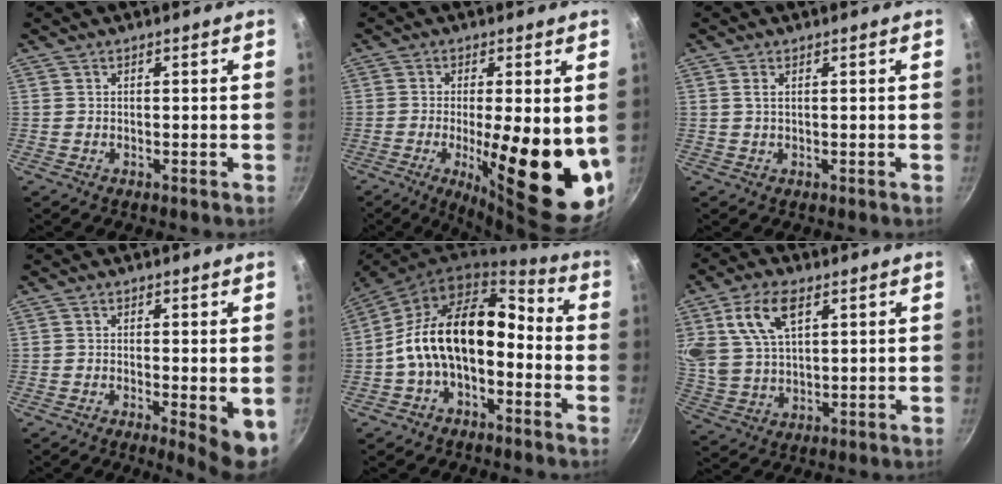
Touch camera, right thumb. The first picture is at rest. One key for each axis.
{"total": 19.3, "fx": -2.2, "fy": 5.8, "fz": 18.2, "tx": -0.246, "ty": -0.026, "tz": -0.025}
{"total": 1.3, "fx": 0.5, "fy": 0.6, "fz": 1.1, "tx": -0.021, "ty": 0.000, "tz": 0.008}
{"total": 6.3, "fx": -1.3, "fy": 1.6, "fz": 6.0, "tx": -0.074, "ty": -0.010, "tz": -0.014}
{"total": 16.0, "fx": -3.0, "fy": 9.7, "fz": 12.4, "tx": -0.188, "ty": 0.059, "tz": -0.070}
{"total": 11.7, "fx": 4.9, "fy": 6.4, "fz": 8.5, "tx": -0.156, "ty": -0.010, "tz": 0.099}